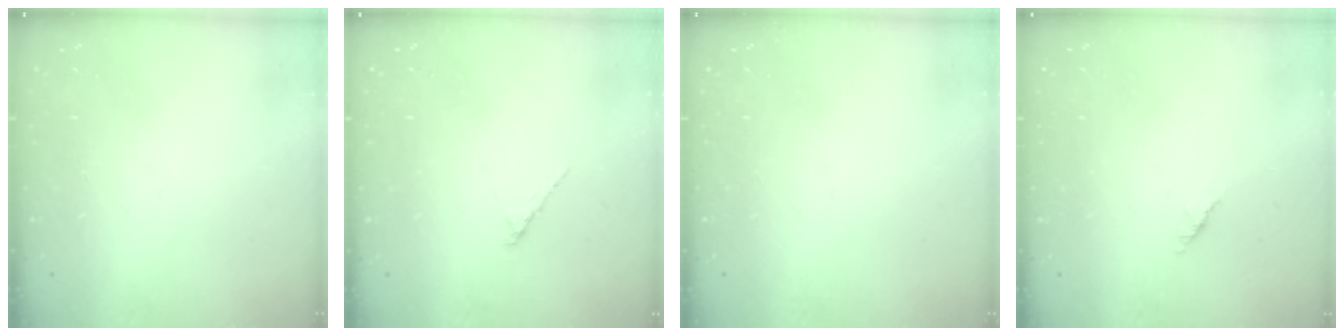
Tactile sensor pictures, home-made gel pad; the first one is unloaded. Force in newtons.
{"total": 1.2, "press": 1.1, "slide": 0.4}
{"total": 0.0}
{"total": 1.4, "press": 1.3, "slide": 0.4}